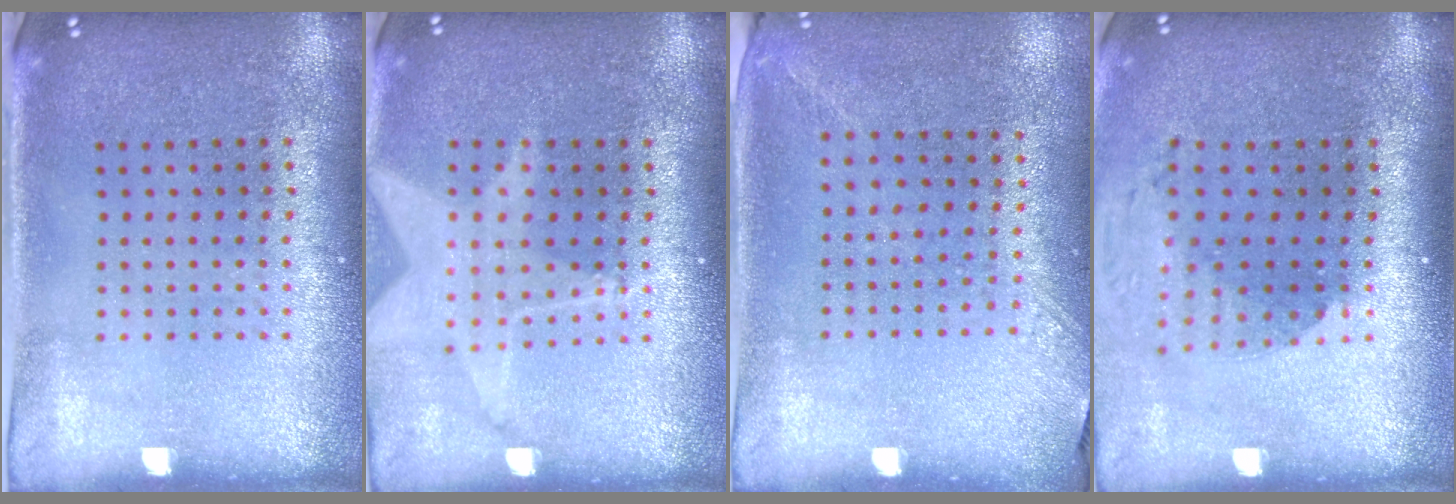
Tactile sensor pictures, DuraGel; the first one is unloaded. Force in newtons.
{"total": 1.8, "press": 1.5, "slide": 1.1}
{"total": 1.3, "press": 1.0, "slide": 0.8}
{"total": 1.8, "press": 1.4, "slide": 1.1}